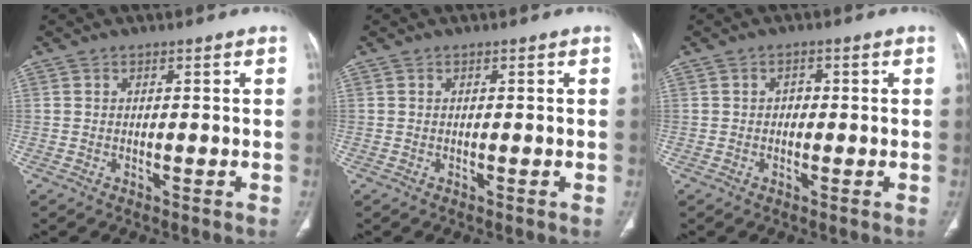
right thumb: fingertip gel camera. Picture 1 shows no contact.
{"total": 0.0}
{"total": 1.5, "force": [0.0, 1.2, 0.9], "torque": [-0.004, 0.005, -0.005]}